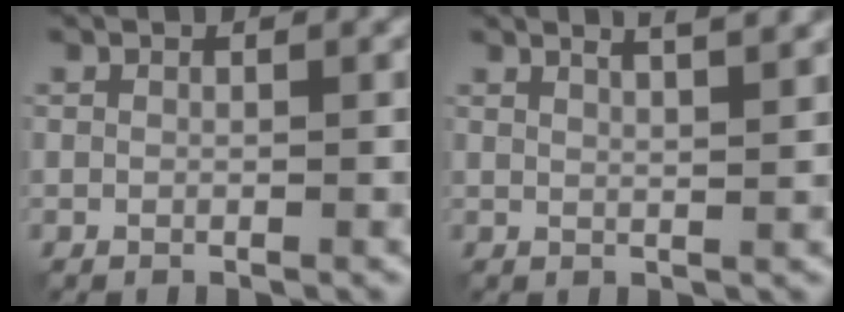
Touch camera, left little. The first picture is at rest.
{"total": 5.1, "force": [3.6, 1.7, 3.2], "torque": [-0.014, 0.030, 0.019]}